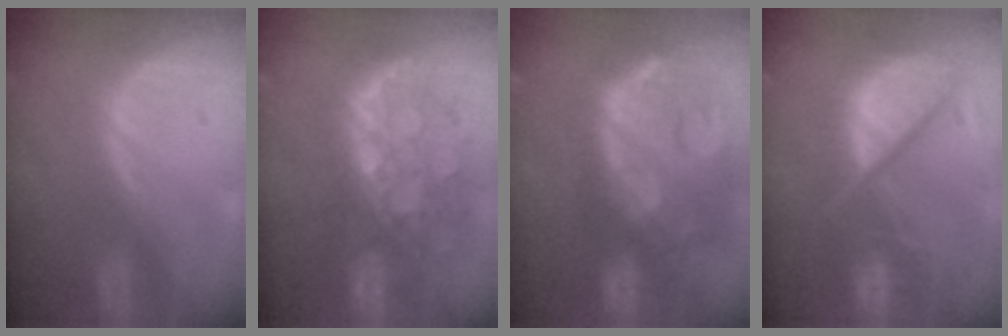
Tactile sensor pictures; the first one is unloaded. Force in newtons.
{"total": 11.1, "press": 9.7, "slide": 5.5}
{"total": 15.0, "press": 12.0, "slide": 9.0}
{"total": 12.1, "press": 9.9, "slide": 6.9}